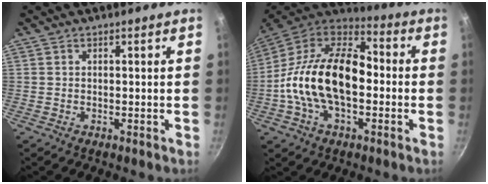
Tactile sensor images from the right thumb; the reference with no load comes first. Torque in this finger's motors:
{"motor_torque": [2.14, 2.87, 1.44, -1.33, 0.65]}